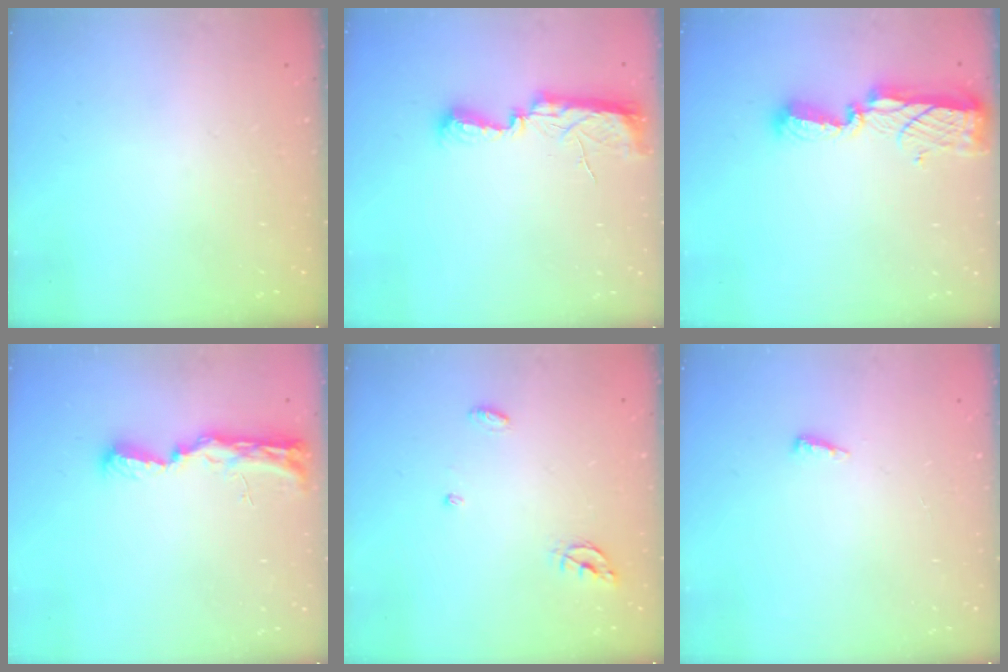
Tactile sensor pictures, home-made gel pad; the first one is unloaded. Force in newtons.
{"total": 10.6, "press": 9.2, "slide": 5.3}
{"total": 8.7, "press": 8.6, "slide": 0.8}
{"total": 11.3, "press": 10.0, "slide": 5.1}
{"total": 5.0, "press": 5.0, "slide": 0.5}
{"total": 5.0, "press": 4.9, "slide": 0.9}